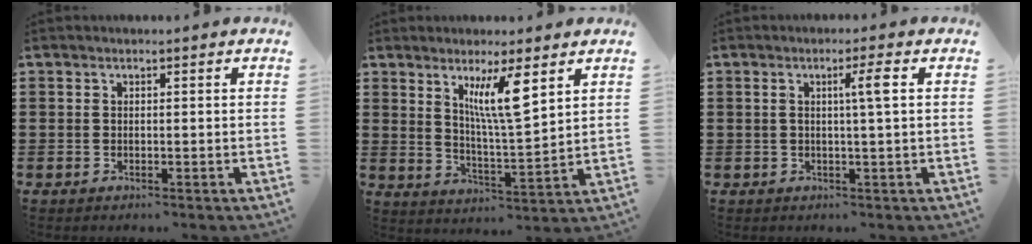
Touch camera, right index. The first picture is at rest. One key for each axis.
{"total": 8.4, "fx": 4.3, "fy": 1.3, "fz": 7.1, "tx": -0.140, "ty": -0.003, "tz": 0.071}
{"total": 3.4, "fx": 0.6, "fy": -0.2, "fz": 3.3, "tx": -0.055, "ty": -0.005, "tz": 0.003}